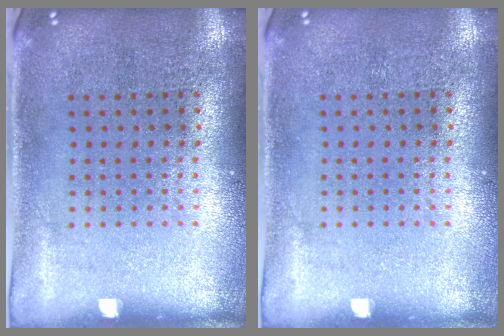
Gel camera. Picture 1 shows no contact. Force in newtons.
{"total": 0.0}